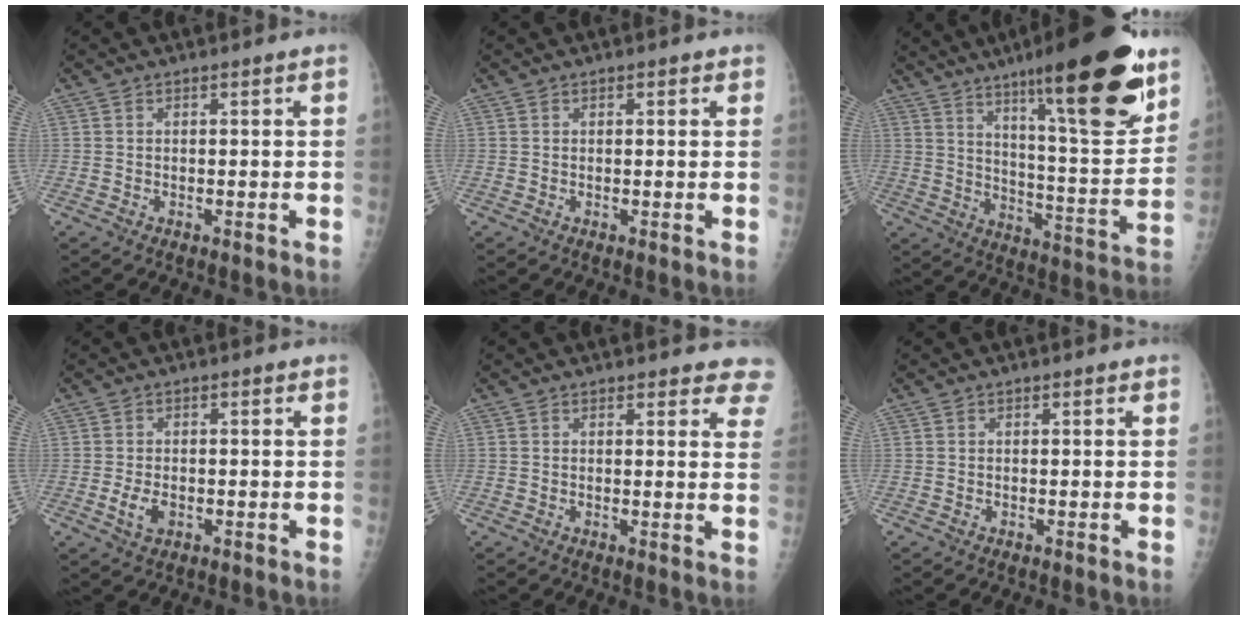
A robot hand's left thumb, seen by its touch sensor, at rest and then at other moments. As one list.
[{"total": 1.0, "force": [0.5, 0.6, 0.6], "torque": [-0.003, 0.000, 0.004]}, {"total": 24.3, "force": [14.7, 4.4, 18.8], "torque": [-0.256, -0.072, 0.229]}, {"total": 3.6, "force": [-1.0, 2.2, 2.6], "torque": [-0.048, -0.001, -0.015]}, {"total": 6.8, "force": [6.2, 2.4, 1.6], "torque": [0.031, -0.023, 0.044]}, {"total": 0.0}]